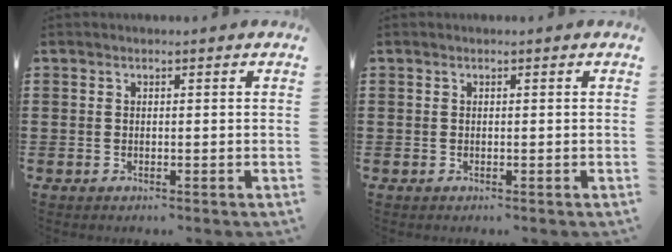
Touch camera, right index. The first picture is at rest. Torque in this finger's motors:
{"motor_torque": [0.00, 0.00, 0.00, 0.00]}